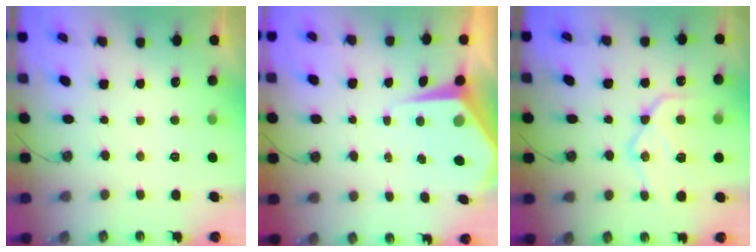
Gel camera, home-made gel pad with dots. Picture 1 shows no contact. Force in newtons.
{"total": 7.3, "press": 7.3, "slide": 0.6}
{"total": 18.6, "press": 18.5, "slide": 1.7}